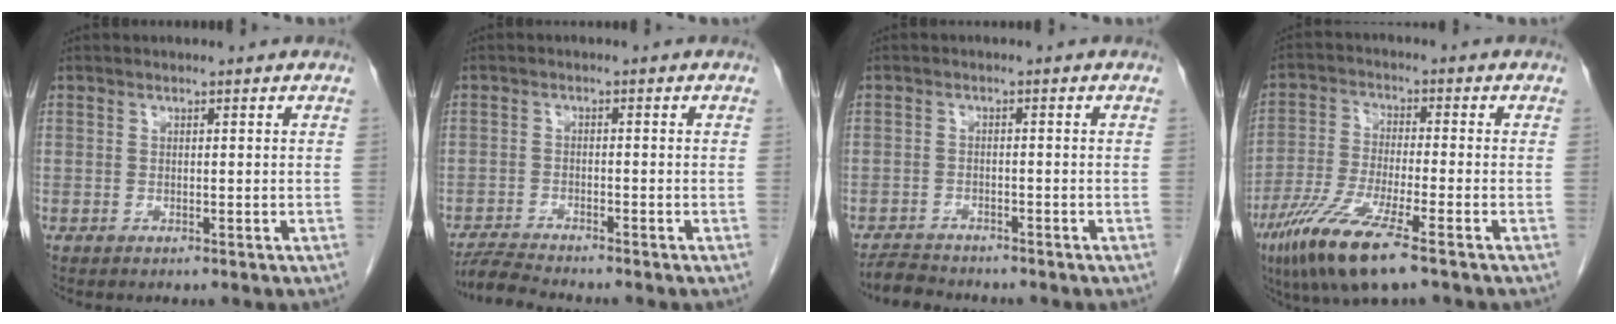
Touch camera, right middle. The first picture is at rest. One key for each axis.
{"total": 4.0, "fx": -3.9, "fy": -0.8, "fz": 0.7, "tx": -0.018, "ty": -0.023, "tz": -0.072}
{"total": 3.4, "fx": -3.4, "fy": 0.6, "fz": 0.3, "tx": -0.009, "ty": -0.013, "tz": -0.060}
{"total": 10.9, "fx": -6.6, "fy": 0.8, "fz": 8.6, "tx": -0.182, "ty": -0.030, "tz": -0.123}